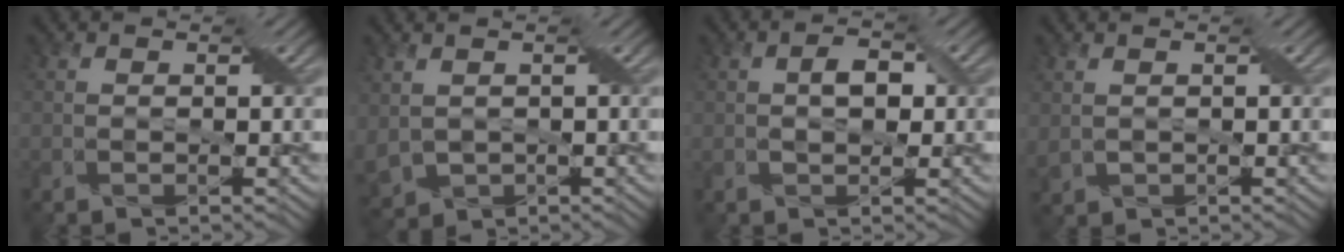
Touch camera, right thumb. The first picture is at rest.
{"total": 4.4, "force": [0.3, 3.2, 3.0], "torque": [-0.094, -0.012, 0.008]}
{"total": 2.9, "force": [0.1, 1.7, 2.3], "torque": [-0.044, 0.005, 0.000]}
{"total": 1.5, "force": [0.5, 1.1, 0.8], "torque": [-0.031, -0.001, 0.015]}